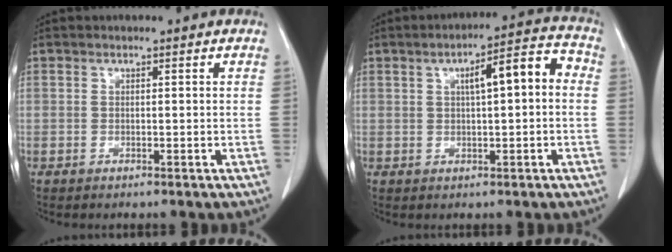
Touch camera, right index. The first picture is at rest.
{"total": 7.9, "force": [1.1, 1.7, 7.6], "torque": [-0.111, 0.032, 0.013]}